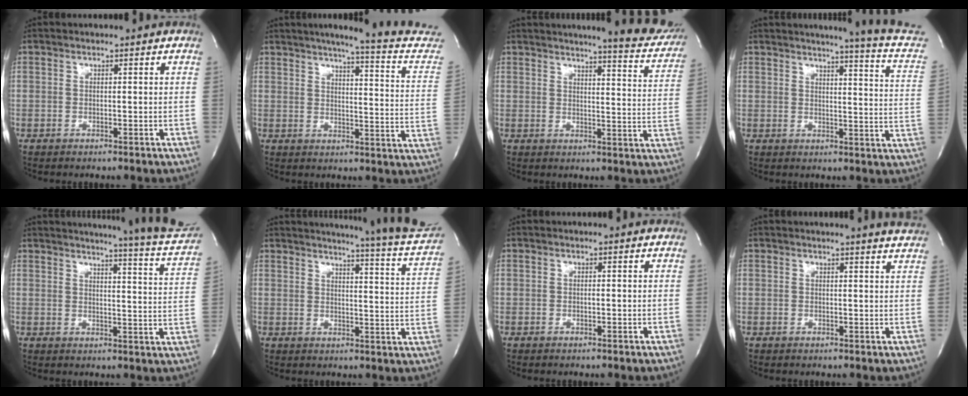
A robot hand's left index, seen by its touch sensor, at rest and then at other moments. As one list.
[{"total": 17.7, "force": [15.6, 0.0, 8.4], "torque": [-0.111, -0.062, 0.171]}, {"total": 13.1, "force": [11.9, 0.9, 5.4], "torque": [-0.059, -0.053, 0.122]}, {"total": 13.3, "force": [11.6, -0.9, 6.3], "torque": [-0.085, -0.076, 0.108]}, {"total": 19.1, "force": [17.9, -0.5, 6.5], "torque": [-0.089, -0.103, 0.192]}, {"total": 20.2, "force": [18.9, -0.7, 6.9], "torque": [-0.097, -0.108, 0.207]}, {"total": 0.0}, {"total": 4.7, "force": [4.5, -0.6, 1.3], "torque": [-0.018, -0.019, 0.027]}]